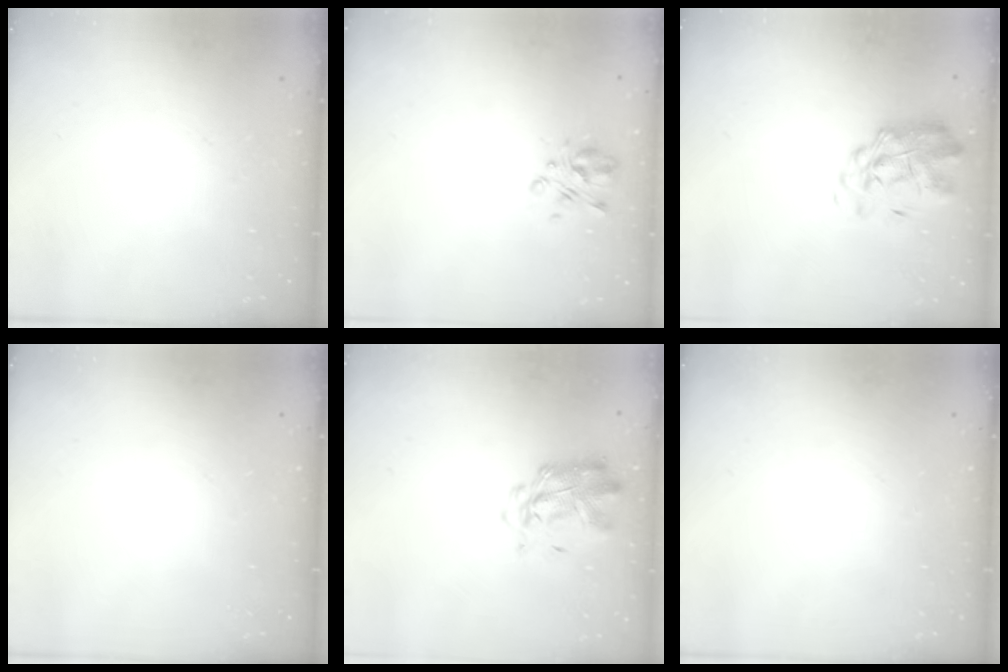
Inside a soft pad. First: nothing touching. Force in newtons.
{"total": 3.3, "press": 3.1, "slide": 1.0}
{"total": 2.0, "press": 1.8, "slide": 0.9}
{"total": 0.0}
{"total": 3.0, "press": 2.9, "slide": 0.8}
{"total": 0.0}